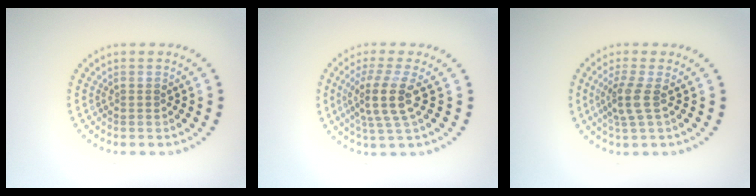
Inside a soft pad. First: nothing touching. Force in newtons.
{"total": 3.7, "press": 2.9, "slide": 2.3}
{"total": 2.3, "press": 1.9, "slide": 1.4}